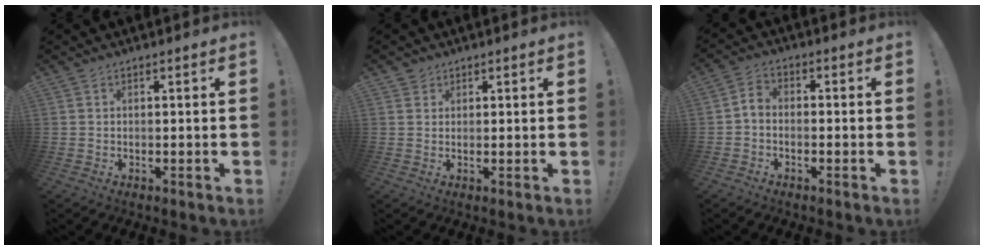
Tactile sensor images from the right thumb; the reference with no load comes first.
{"total": 2.0, "force": [1.4, 1.4, -0.1], "torque": [0.000, -0.003, 0.026]}
{"total": 3.2, "force": [-2.0, 1.7, 1.9], "torque": [-0.041, 0.011, -0.036]}